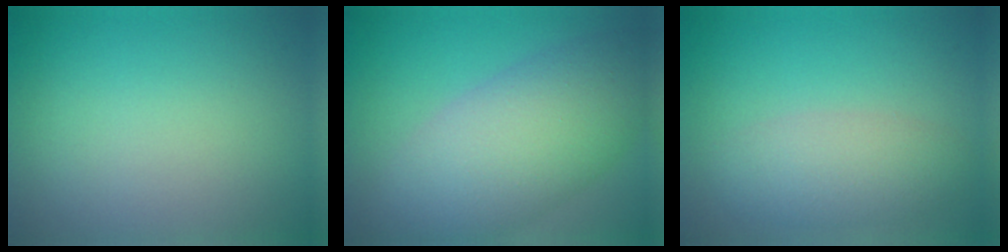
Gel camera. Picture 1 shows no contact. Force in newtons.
{"total": 8.8, "press": 8.8, "slide": 0.5}
{"total": 3.7, "press": 3.7, "slide": 0.2}